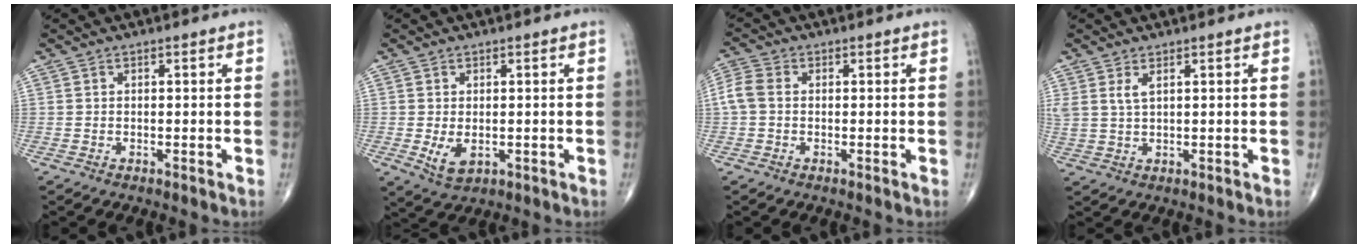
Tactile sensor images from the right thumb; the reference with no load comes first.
{"total": 4.1, "force": [-0.6, 2.4, 3.2], "torque": [-0.054, -0.010, -0.001]}
{"total": 4.2, "force": [0.0, 3.1, 2.9], "torque": [-0.075, 0.012, -0.009]}
{"total": 2.9, "force": [1.4, 1.1, 2.3], "torque": [-0.054, 0.001, 0.036]}